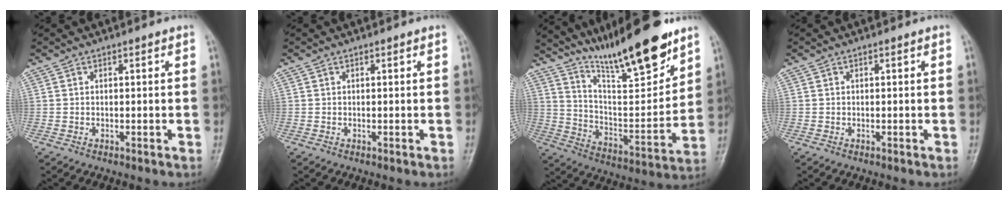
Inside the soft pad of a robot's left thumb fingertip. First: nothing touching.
{"total": 0.0}
{"total": 20.3, "force": [15.6, 3.7, 12.4], "torque": [-0.161, -0.091, 0.271]}
{"total": 0.0}